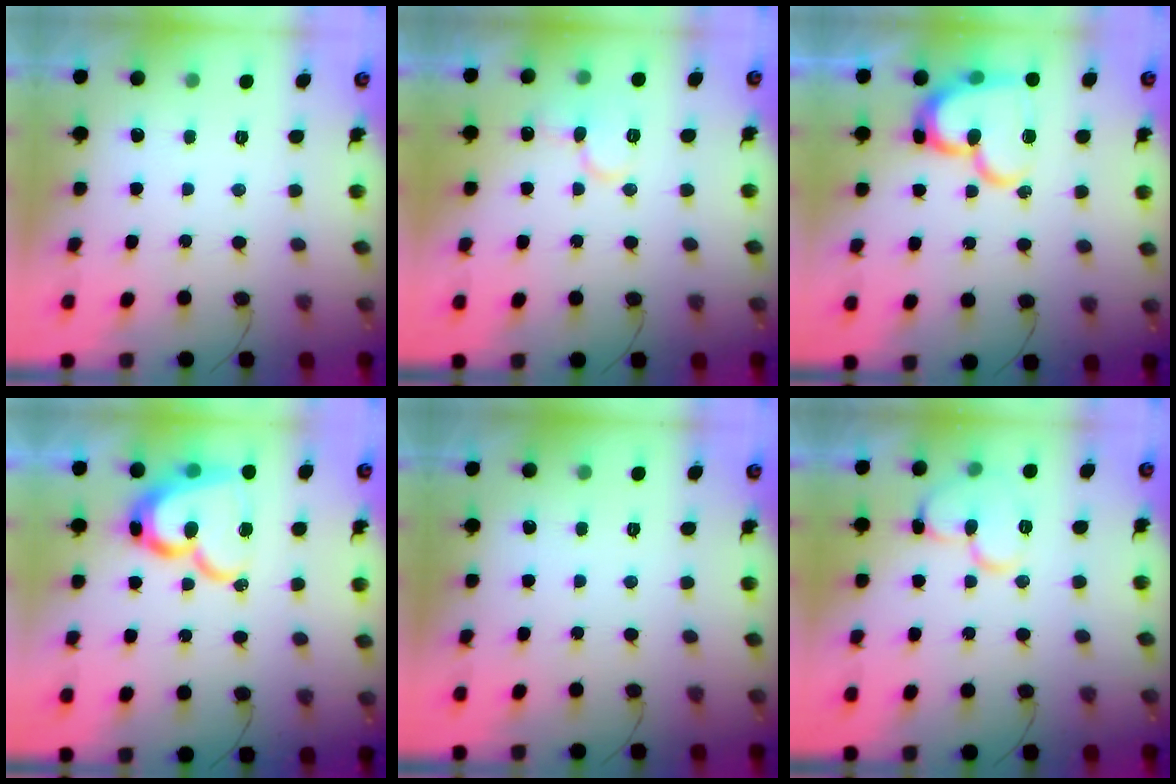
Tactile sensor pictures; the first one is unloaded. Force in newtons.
{"total": 10.4, "press": 10.3, "slide": 1.4}
{"total": 17.5, "press": 17.5, "slide": 1.0}
{"total": 17.5, "press": 17.4, "slide": 1.5}
{"total": 0.0}
{"total": 12.3, "press": 12.2, "slide": 1.3}